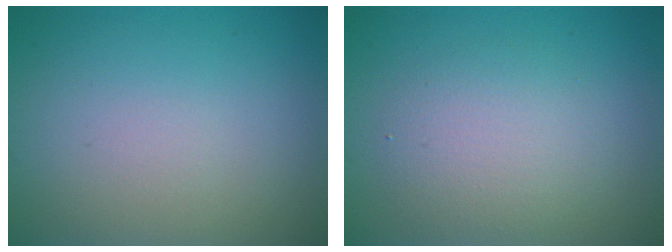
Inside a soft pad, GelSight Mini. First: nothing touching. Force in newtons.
{"total": 3.5, "press": 3.5, "slide": 0.1}